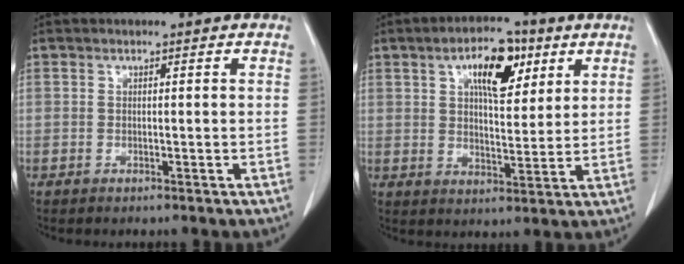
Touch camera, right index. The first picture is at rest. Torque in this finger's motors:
{"motor_torque": [0.23, 0.27, 0.18, 0.10]}